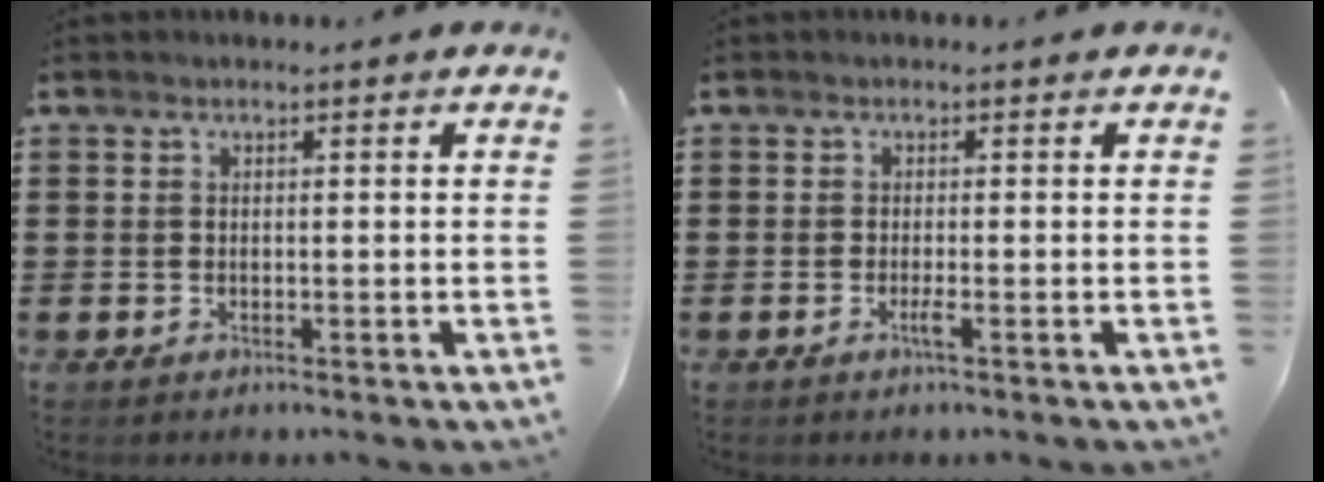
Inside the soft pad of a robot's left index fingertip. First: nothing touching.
{"total": 1.5, "force": [-0.6, -0.1, 1.3], "torque": [-0.030, -0.008, -0.012]}